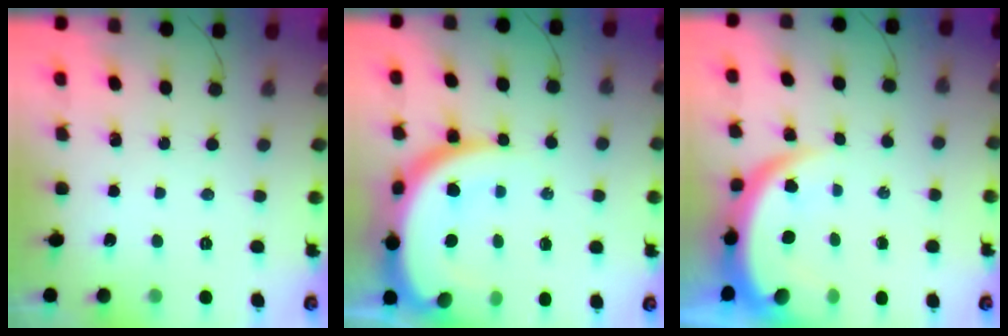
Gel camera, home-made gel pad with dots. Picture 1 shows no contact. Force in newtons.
{"total": 16.2, "press": 16.2, "slide": 1.4}
{"total": 8.0, "press": 8.0, "slide": 0.9}